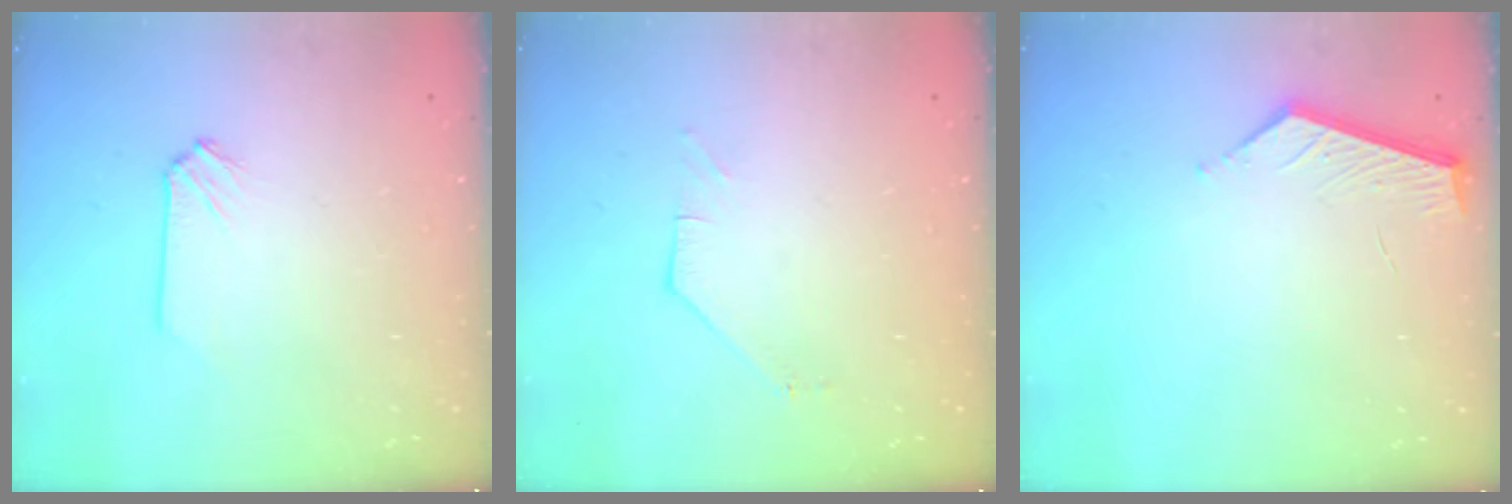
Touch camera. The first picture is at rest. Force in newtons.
{"total": 1.3, "press": 1.3, "slide": 0.2}
{"total": 4.5, "press": 4.5, "slide": 0.2}